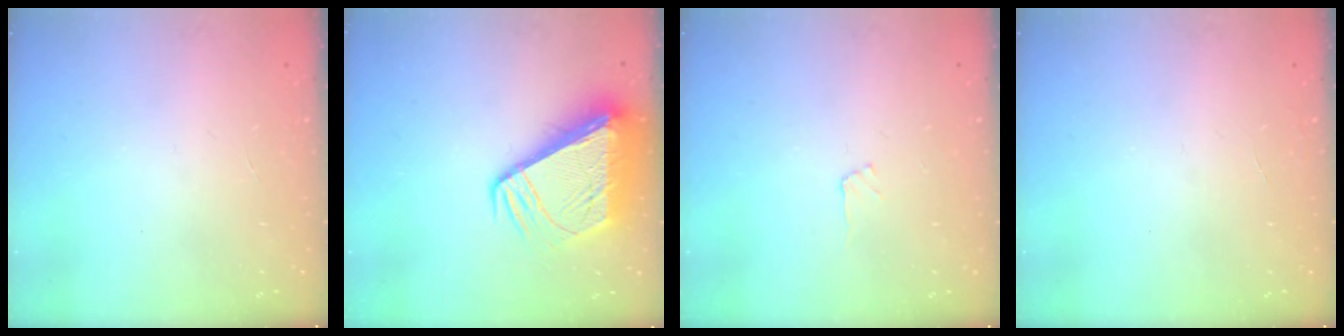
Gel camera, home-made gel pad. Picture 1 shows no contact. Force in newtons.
{"total": 12.8, "press": 12.8, "slide": 1.1}
{"total": 3.9, "press": 3.8, "slide": 0.5}
{"total": 0.0}